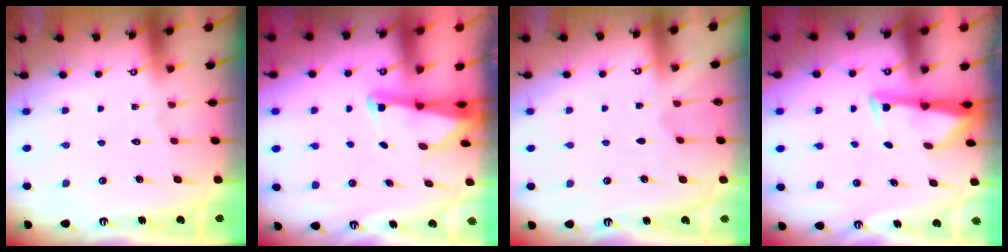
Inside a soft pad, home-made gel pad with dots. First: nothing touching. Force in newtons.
{"total": 2.4, "press": 2.4, "slide": 0.3}
{"total": 2.0, "press": 2.0, "slide": 0.4}
{"total": 3.2, "press": 3.2, "slide": 0.4}